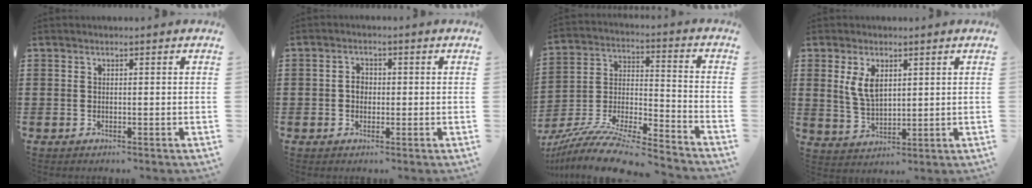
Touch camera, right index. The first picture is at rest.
{"total": 2.0, "force": [-0.2, 1.5, 1.3], "torque": [-0.026, 0.006, -0.006]}
{"total": 11.1, "force": [-10.1, 1.1, 4.5], "torque": [-0.082, 0.013, -0.201]}
{"total": 5.1, "force": [1.9, 2.6, 3.9], "torque": [-0.084, 0.006, 0.034]}